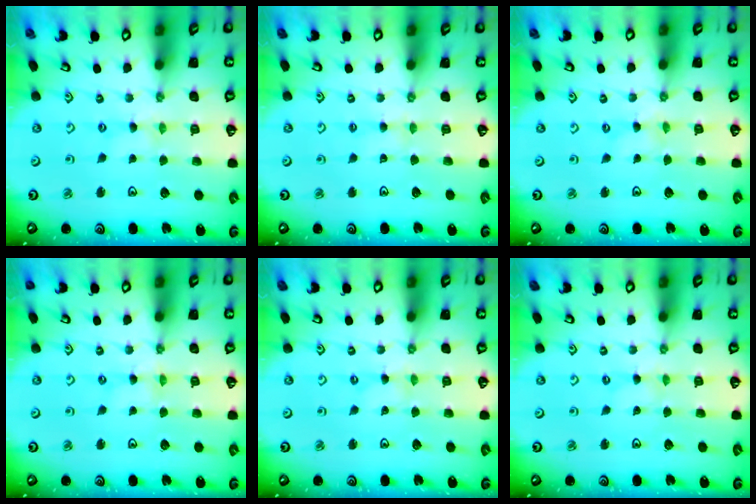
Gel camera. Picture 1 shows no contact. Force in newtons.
{"total": 2.0, "press": 2.0, "slide": 0.3}
{"total": 0.0}
{"total": 0.0}
{"total": 0.0}
{"total": 0.0}